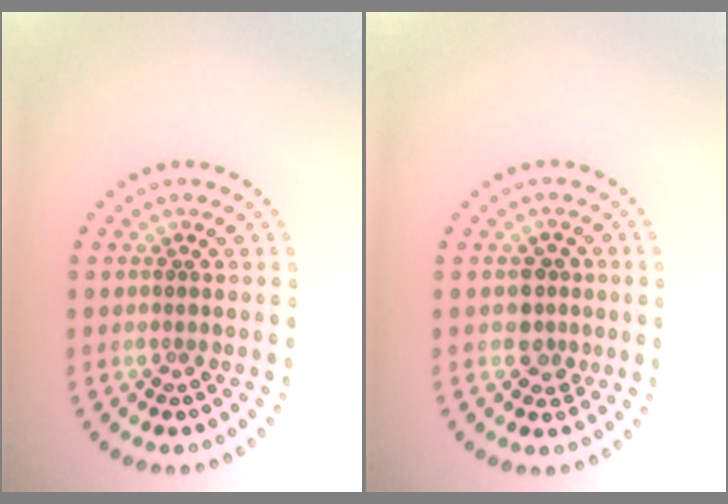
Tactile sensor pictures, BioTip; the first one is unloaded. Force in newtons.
{"total": 2.1, "press": 1.9, "slide": 0.9}